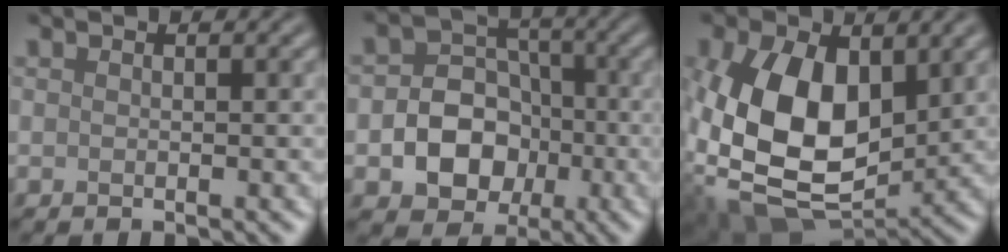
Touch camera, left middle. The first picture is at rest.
{"total": 6.8, "force": [-1.7, 5.5, 3.5], "torque": [-0.030, -0.003, -0.047]}
{"total": 13.3, "force": [1.2, 8.4, 10.3], "torque": [-0.226, -0.018, 0.026]}